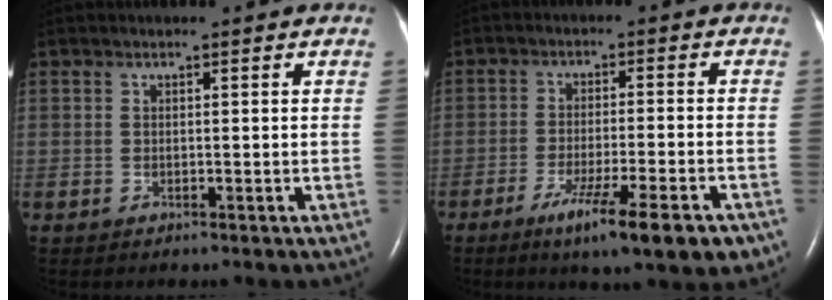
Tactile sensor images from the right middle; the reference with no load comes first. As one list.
[{"total": 12.4, "force": [-7.6, 1.3, 9.7], "torque": [-0.119, -0.021, -0.108]}]